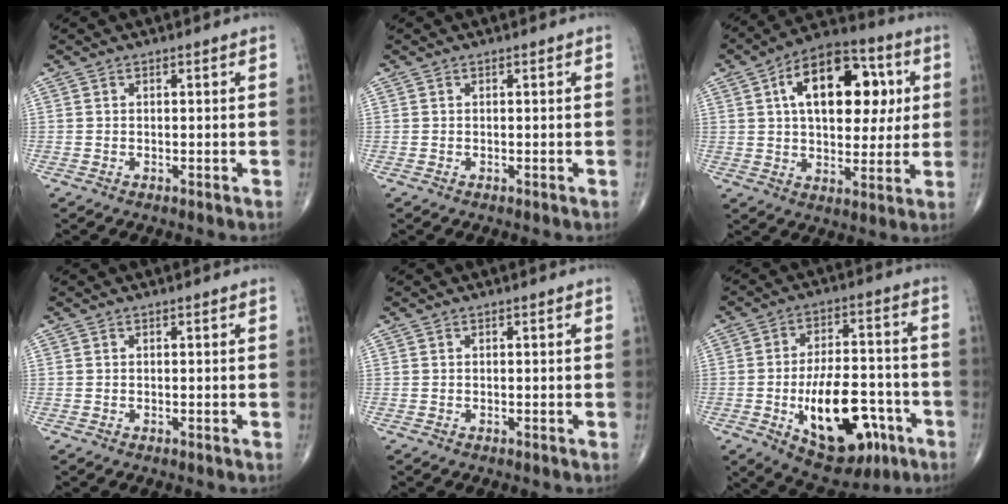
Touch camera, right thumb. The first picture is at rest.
{"total": 0.0}
{"total": 19.8, "force": [5.1, 11.3, 15.4], "torque": [-0.197, 0.011, 0.074]}
{"total": 0.0}
{"total": 0.0}
{"total": 18.6, "force": [-6.6, 9.5, 14.6], "torque": [-0.198, 0.033, -0.087]}